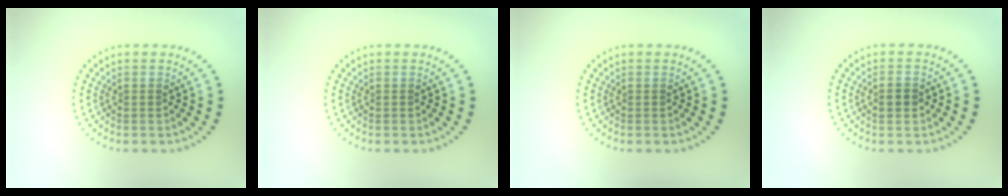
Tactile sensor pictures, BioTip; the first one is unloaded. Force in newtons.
{"total": 0.0}
{"total": 0.0}
{"total": 1.2, "press": 1.2, "slide": 0.1}